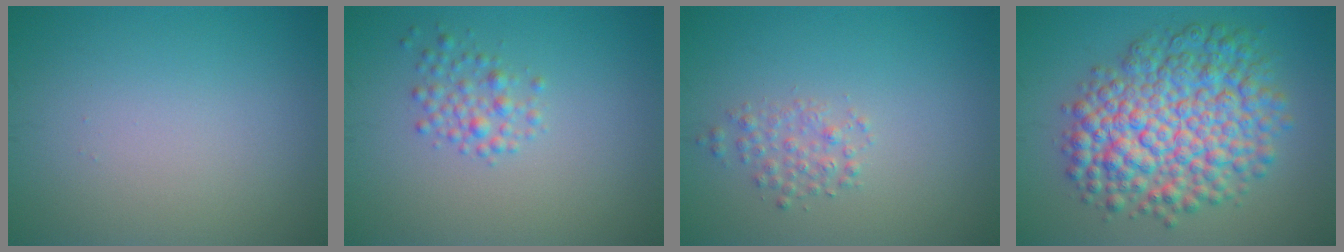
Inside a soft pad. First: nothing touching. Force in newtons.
{"total": 1.9, "press": 1.9, "slide": 0.1}
{"total": 1.6, "press": 1.6, "slide": 0.0}
{"total": 9.9, "press": 9.9, "slide": 0.2}